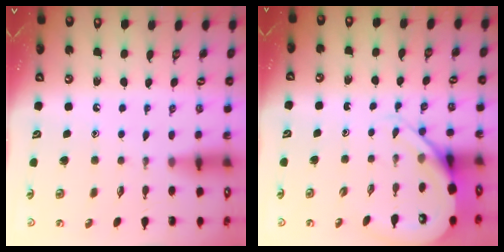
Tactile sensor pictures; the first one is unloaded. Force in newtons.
{"total": 7.3, "press": 7.2, "slide": 0.9}